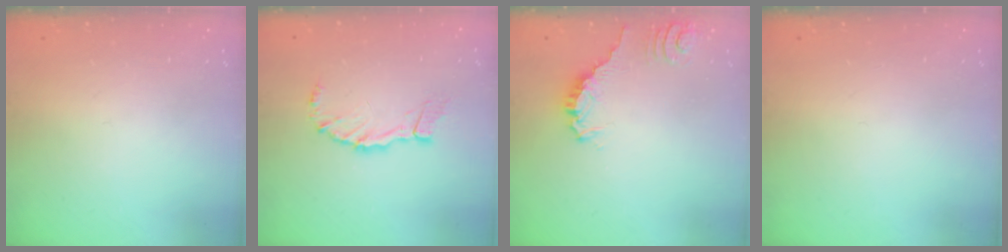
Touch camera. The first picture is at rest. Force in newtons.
{"total": 6.5, "press": 6.5, "slide": 0.2}
{"total": 0.0}
{"total": 0.0}